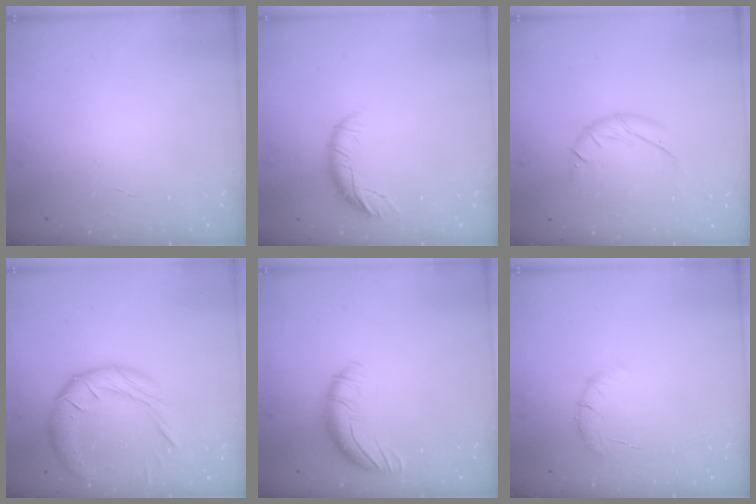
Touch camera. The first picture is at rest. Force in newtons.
{"total": 8.4, "press": 8.2, "slide": 1.5}
{"total": 8.6, "press": 8.6, "slide": 0.7}
{"total": 17.2, "press": 17.1, "slide": 1.9}
{"total": 9.2, "press": 9.0, "slide": 2.0}
{"total": 7.1, "press": 6.8, "slide": 2.0}